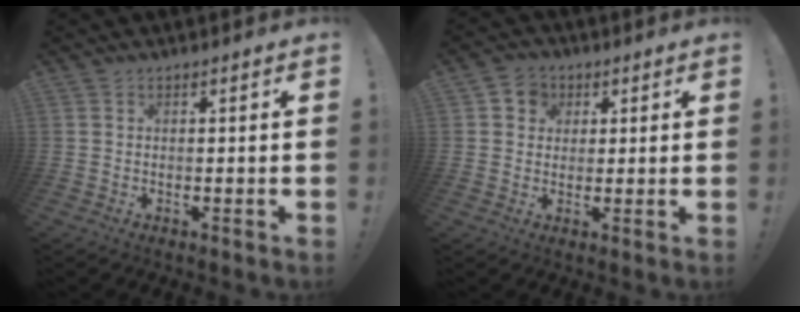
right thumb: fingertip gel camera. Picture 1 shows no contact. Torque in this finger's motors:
{"motor_torque": [-0.10, 0.05, 0.34, 0.06, -0.01]}